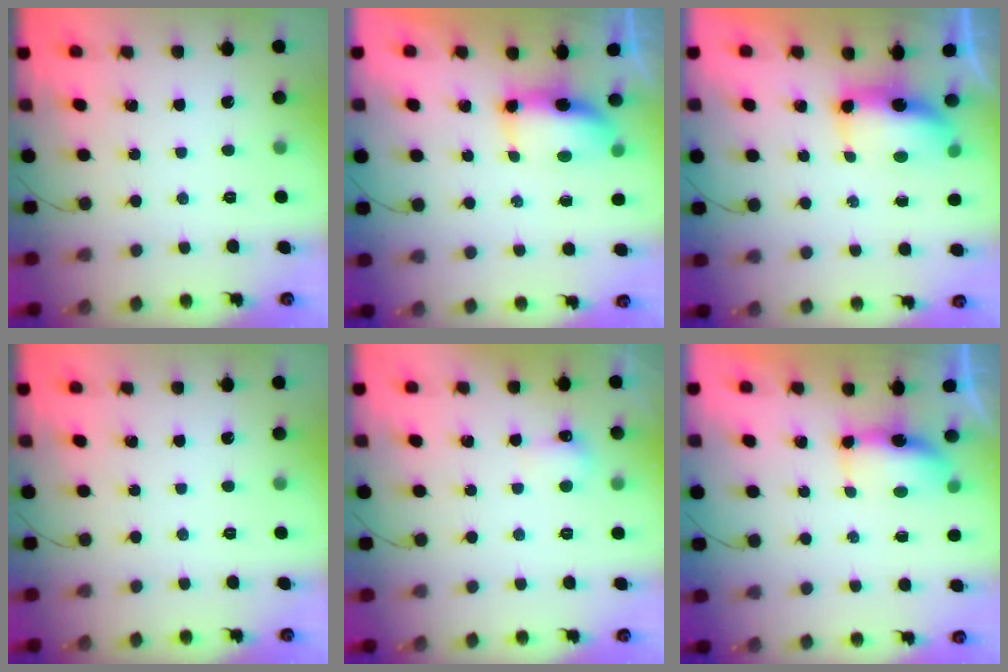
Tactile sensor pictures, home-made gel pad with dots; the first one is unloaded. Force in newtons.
{"total": 7.1, "press": 7.1, "slide": 0.9}
{"total": 7.0, "press": 6.7, "slide": 1.9}
{"total": 0.0}
{"total": 3.9, "press": 3.8, "slide": 0.9}
{"total": 6.9, "press": 6.9, "slide": 0.5}